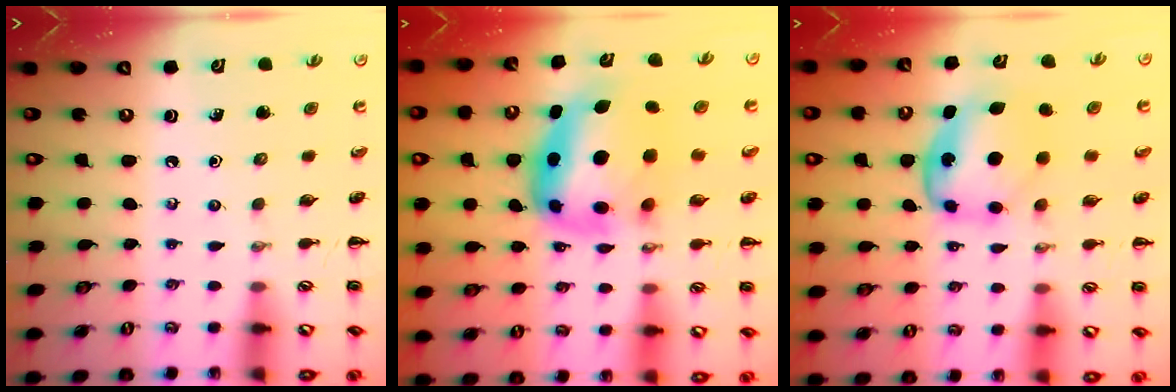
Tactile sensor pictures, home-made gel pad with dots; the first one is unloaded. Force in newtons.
{"total": 9.1, "press": 8.7, "slide": 2.6}
{"total": 6.3, "press": 6.3, "slide": 0.3}